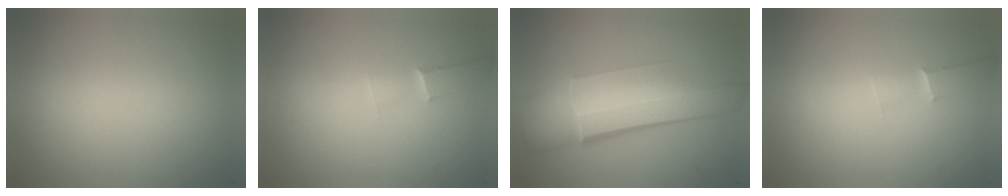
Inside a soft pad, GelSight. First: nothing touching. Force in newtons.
{"total": 1.0}
{"total": 6.8}
{"total": 1.0}